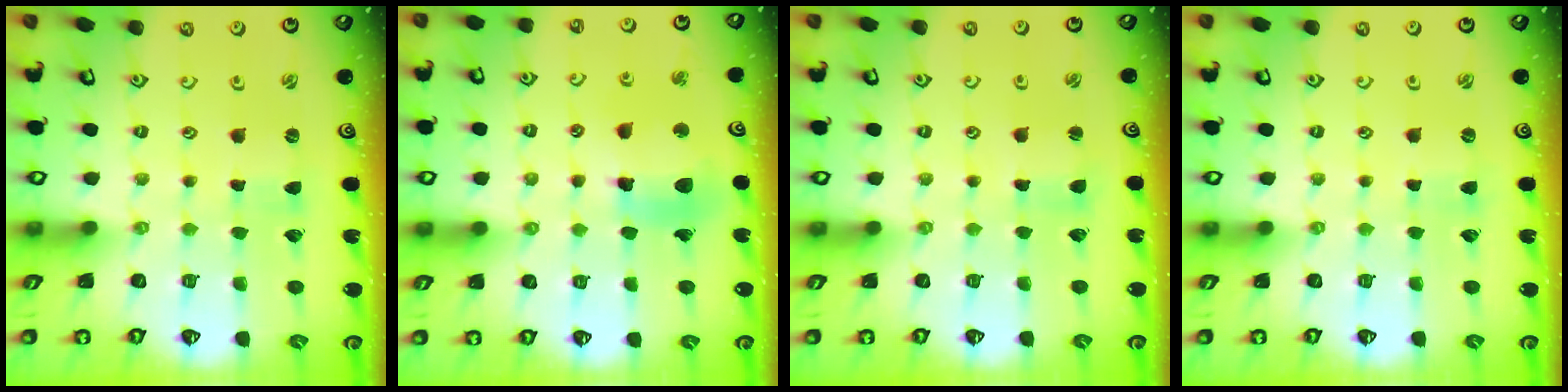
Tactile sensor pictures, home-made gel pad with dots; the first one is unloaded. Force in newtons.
{"total": 12.7, "press": 12.6, "slide": 1.9}
{"total": 1.1, "press": 1.0, "slide": 0.2}
{"total": 1.9, "press": 1.9, "slide": 0.2}